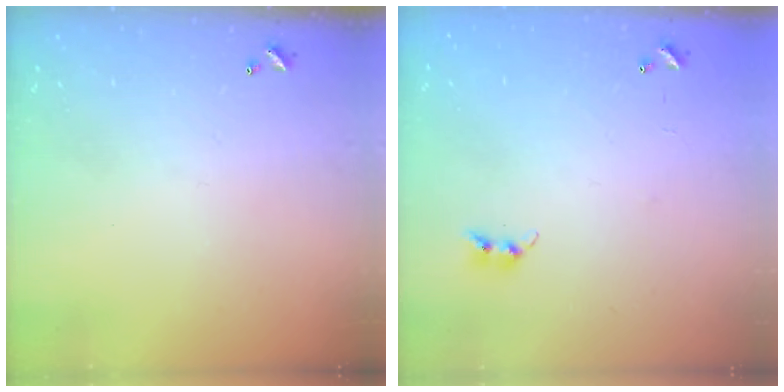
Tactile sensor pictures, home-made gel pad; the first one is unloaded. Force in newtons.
{"total": 7.6, "press": 7.6, "slide": 0.5}